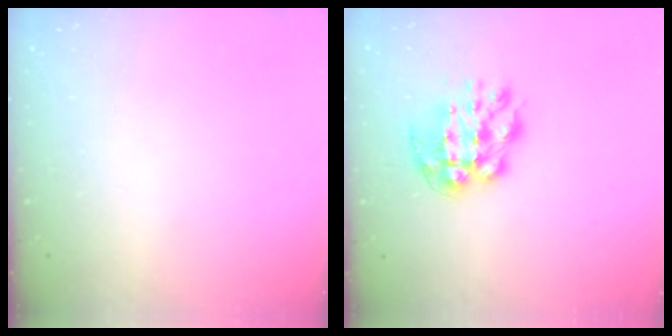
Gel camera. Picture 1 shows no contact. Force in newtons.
{"total": 10.5, "press": 10.5, "slide": 0.8}